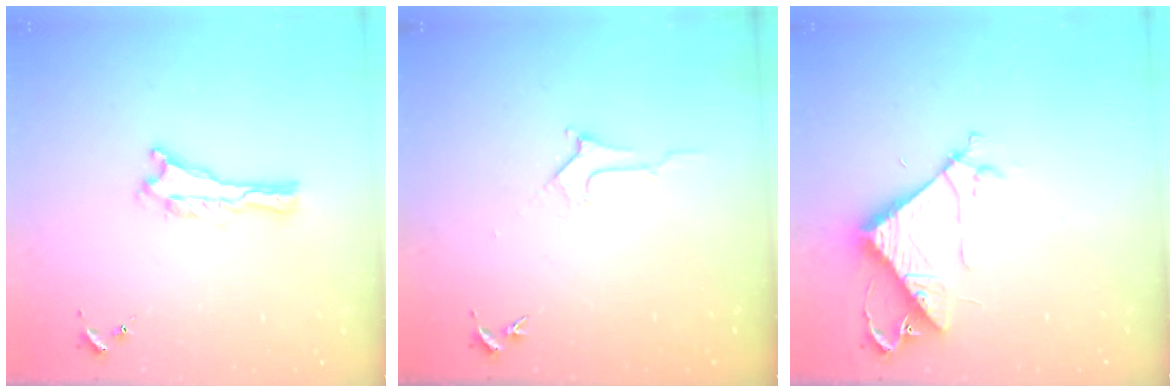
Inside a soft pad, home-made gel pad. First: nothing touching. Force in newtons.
{"total": 2.8, "press": 2.8, "slide": 0.4}
{"total": 8.0, "press": 8.0, "slide": 0.7}